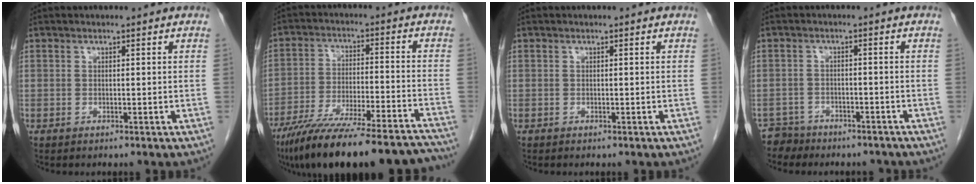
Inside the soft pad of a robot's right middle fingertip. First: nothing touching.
{"total": 23.0, "force": [-19.9, 2.4, 11.4], "torque": [-0.136, -0.019, -0.297]}
{"total": 0.0}
{"total": 5.2, "force": [-4.3, 2.9, -0.5], "torque": [0.009, 0.009, -0.068]}